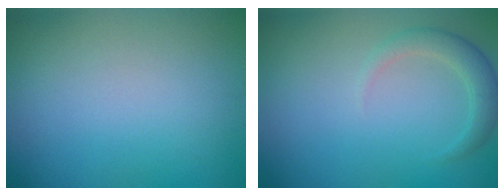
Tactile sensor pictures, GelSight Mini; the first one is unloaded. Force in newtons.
{"total": 2.3, "press": 2.3, "slide": 0.2}